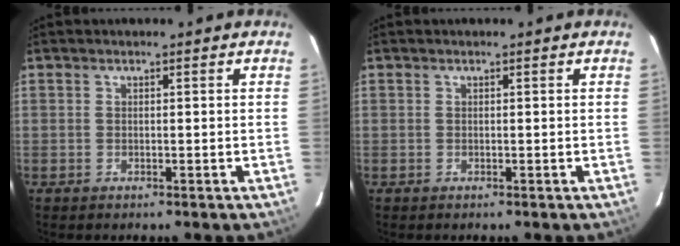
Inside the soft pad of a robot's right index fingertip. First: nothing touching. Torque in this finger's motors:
{"motor_torque": [0.00, 0.00, 0.00, 0.00]}